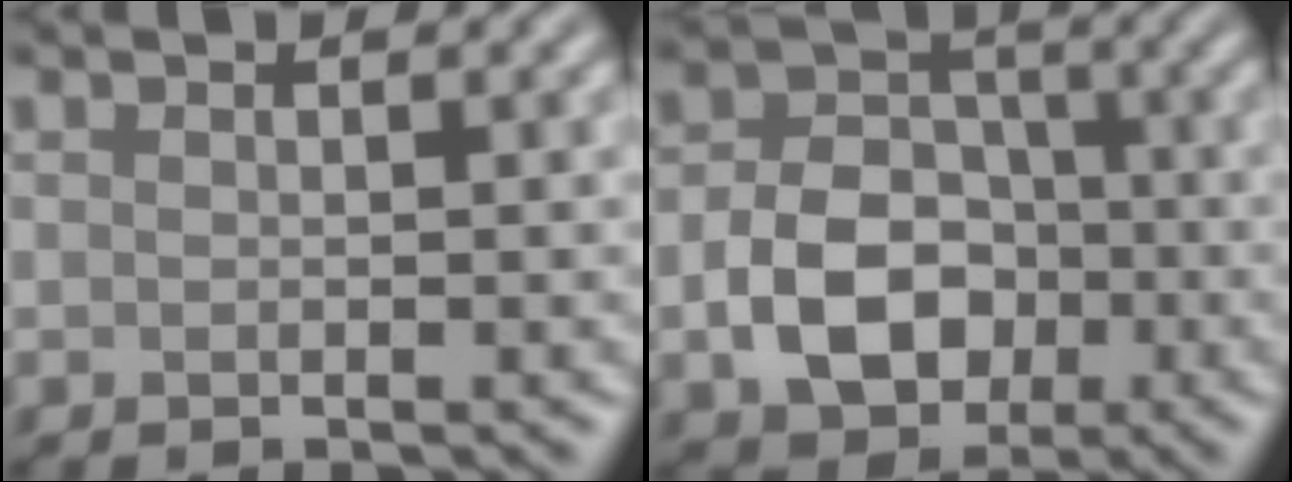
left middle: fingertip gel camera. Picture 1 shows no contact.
{"total": 6.7, "force": [-1.9, 5.0, 4.0], "torque": [-0.070, -0.004, -0.034]}